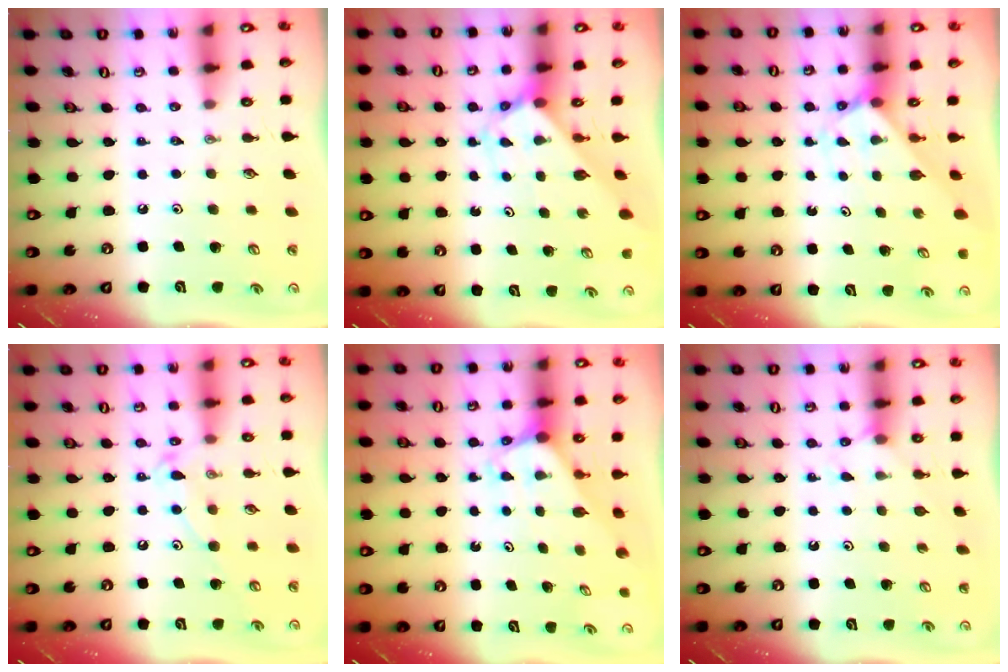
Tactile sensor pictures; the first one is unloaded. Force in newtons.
{"total": 2.6, "press": 2.6, "slide": 0.2}
{"total": 2.1, "press": 2.1, "slide": 0.1}
{"total": 11.2, "press": 11.1, "slide": 1.0}
{"total": 2.0, "press": 2.0, "slide": 0.1}
{"total": 5.2, "press": 5.2, "slide": 0.6}